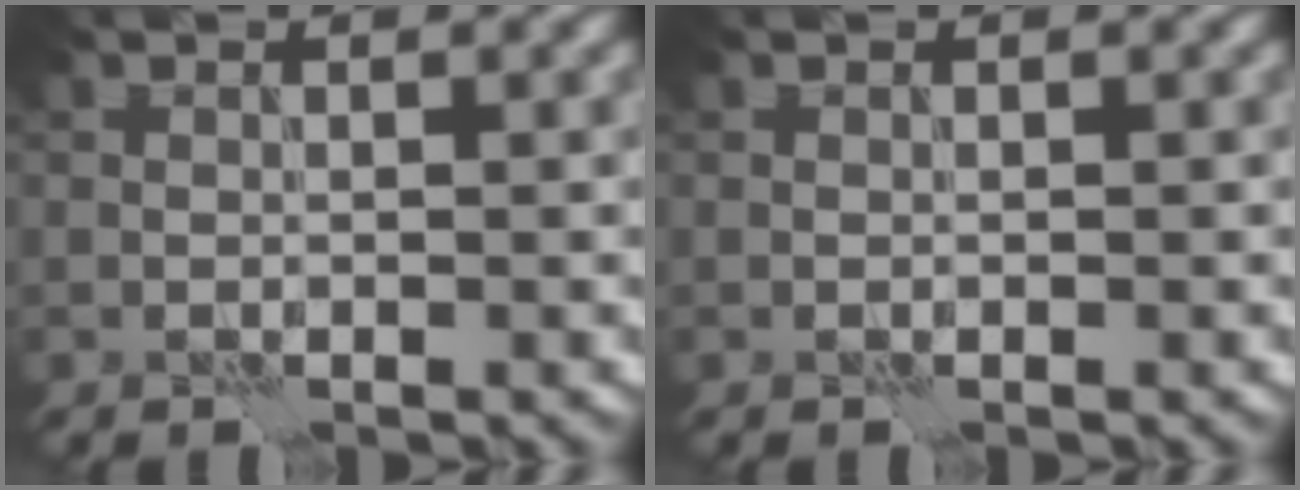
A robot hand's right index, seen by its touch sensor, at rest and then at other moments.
{"total": 0.0}